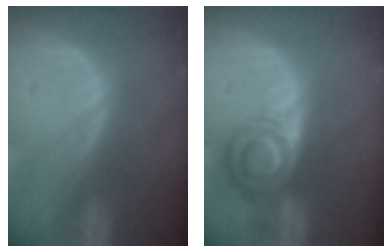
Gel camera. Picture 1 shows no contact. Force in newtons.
{"total": 6.2, "press": 6.1, "slide": 1.2}